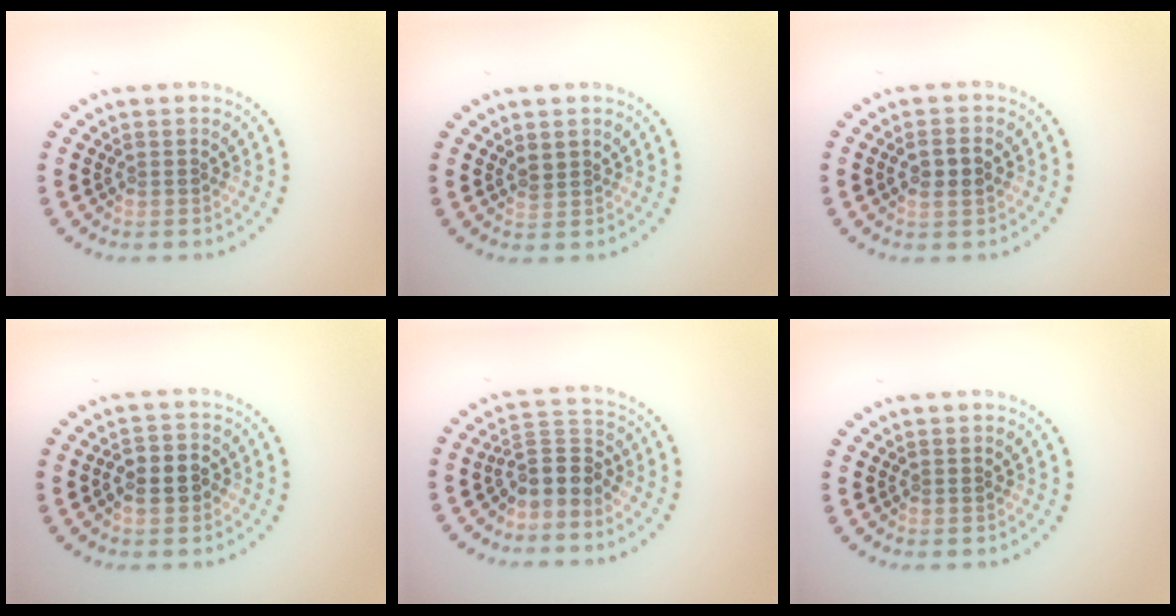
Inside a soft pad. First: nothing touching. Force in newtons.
{"total": 0.8, "press": 0.5, "slide": 0.6}
{"total": 2.1, "press": 2.0, "slide": 0.4}
{"total": 2.8, "press": 2.7, "slide": 0.7}
{"total": 3.2, "press": 2.3, "slide": 2.2}
{"total": 0.0}